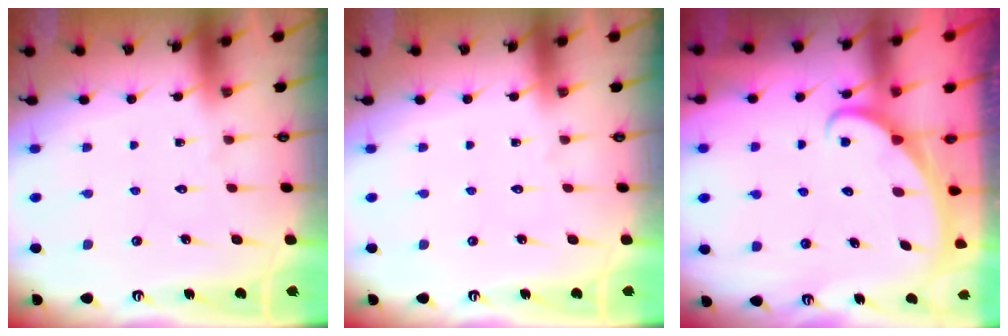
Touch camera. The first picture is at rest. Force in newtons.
{"total": 0.0}
{"total": 2.4, "press": 2.4, "slide": 0.3}